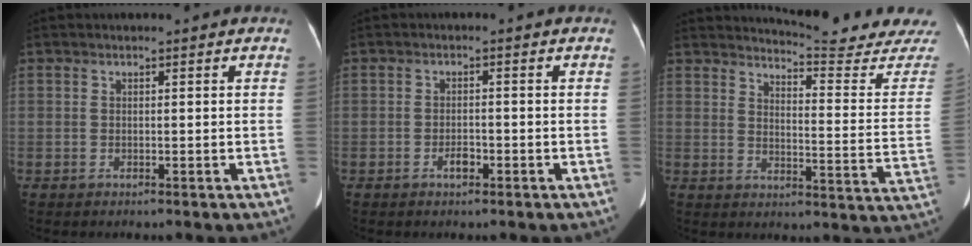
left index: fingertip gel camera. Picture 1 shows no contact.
{"total": 1.7, "force": [-1.0, 0.8, 1.2], "torque": [-0.023, 0.002, -0.013]}
{"total": 18.4, "force": [18.2, -0.2, 2.9], "torque": [-0.036, -0.139, 0.200]}